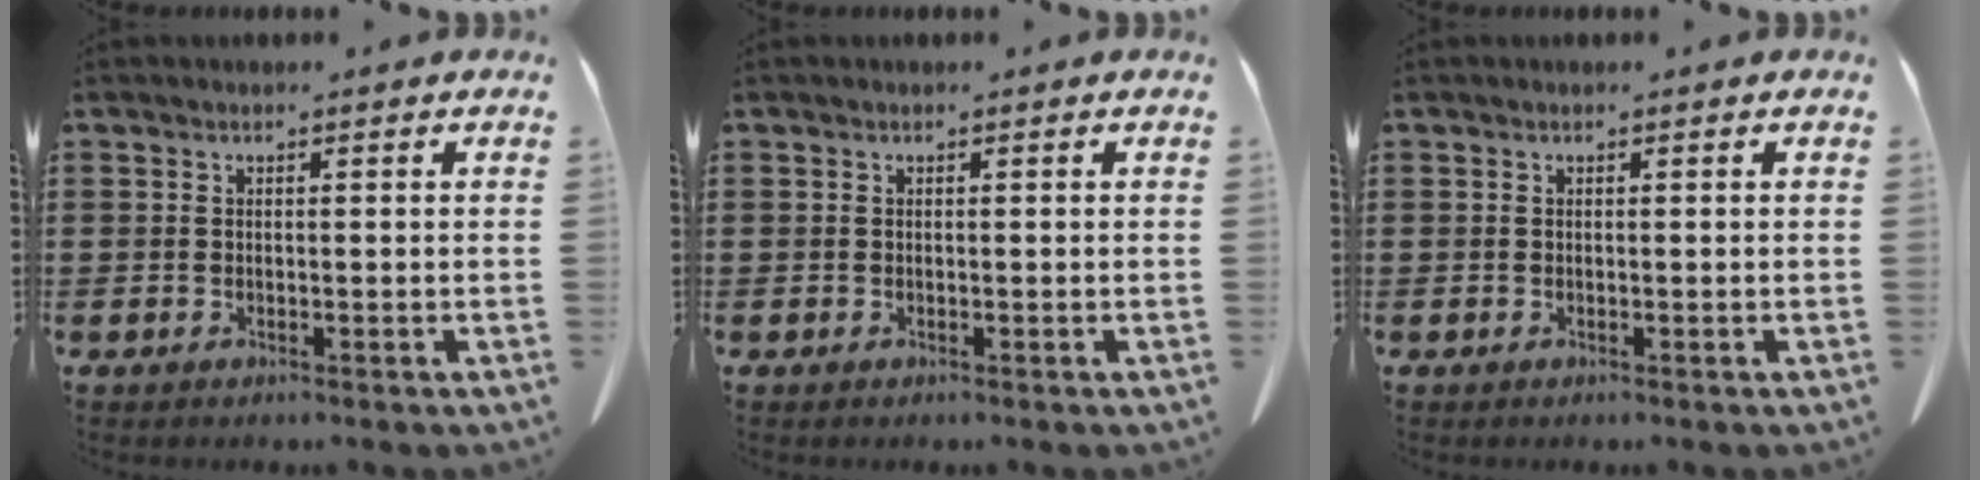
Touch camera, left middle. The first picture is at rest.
{"total": 0.0}
{"total": 0.0}